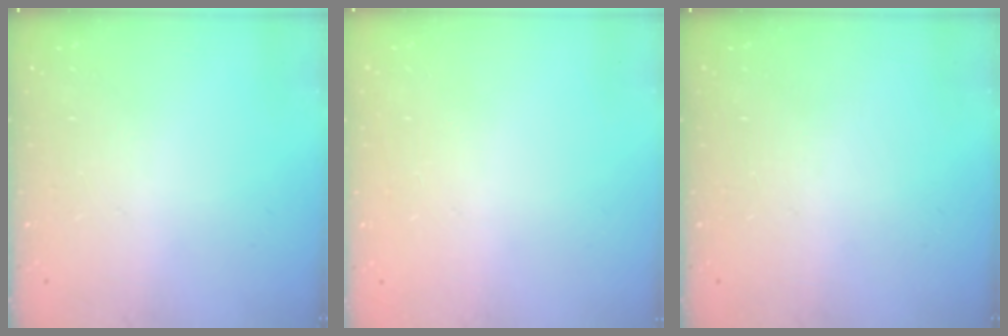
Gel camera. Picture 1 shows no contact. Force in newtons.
{"total": 0.0}
{"total": 0.0}